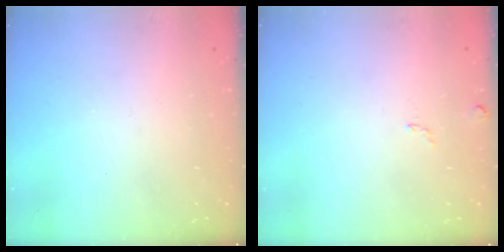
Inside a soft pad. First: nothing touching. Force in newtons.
{"total": 2.6, "press": 2.5, "slide": 0.5}